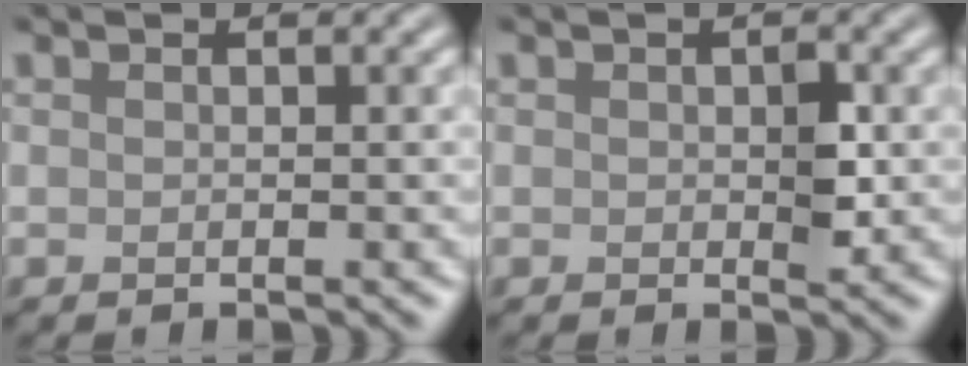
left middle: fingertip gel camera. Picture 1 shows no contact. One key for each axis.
{"total": 1.8, "fx": 0.0, "fy": 0.9, "fz": 1.5, "tx": -0.020, "ty": -0.001, "tz": 0.002}